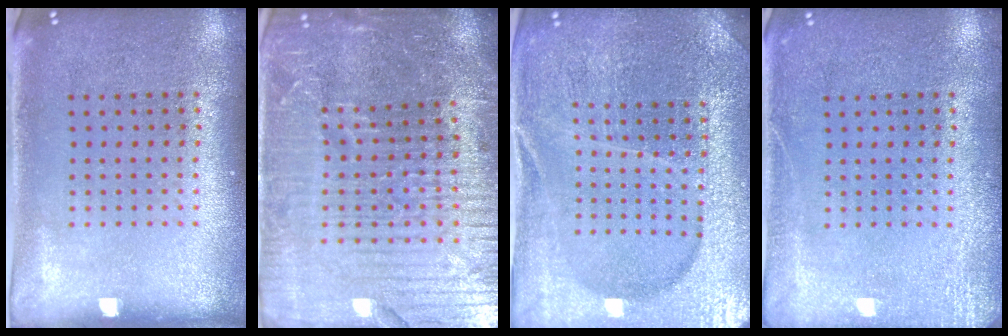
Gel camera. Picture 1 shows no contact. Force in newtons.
{"total": 6.2, "press": 5.5, "slide": 2.8}
{"total": 4.9, "press": 4.5, "slide": 1.9}
{"total": 2.5, "press": 2.4, "slide": 0.3}